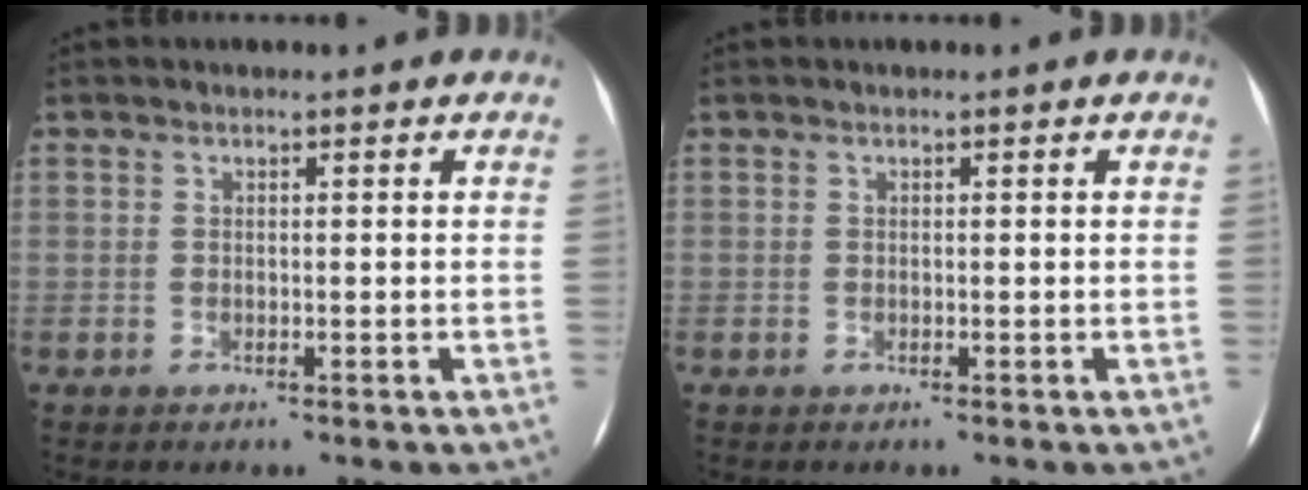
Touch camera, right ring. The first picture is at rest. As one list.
[{"total": 0.0}]